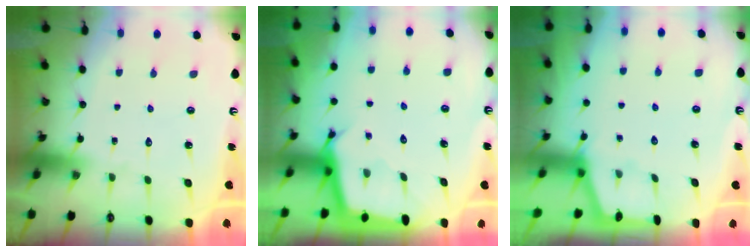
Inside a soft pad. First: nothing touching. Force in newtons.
{"total": 2.7, "press": 2.7, "slide": 0.1}
{"total": 1.4, "press": 1.3, "slide": 0.3}